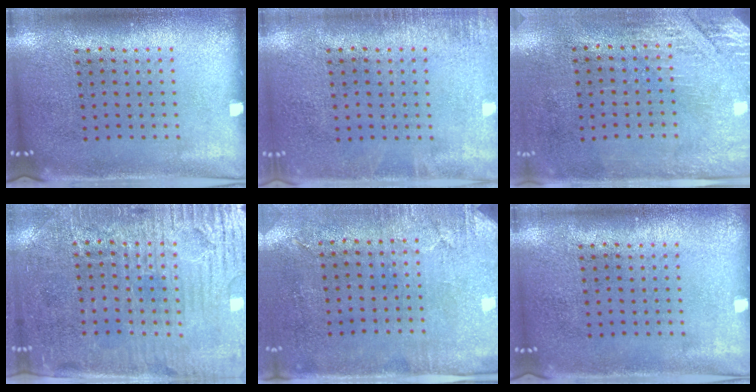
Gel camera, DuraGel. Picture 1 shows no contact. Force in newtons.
{"total": 1.2, "press": 1.1, "slide": 0.2}
{"total": 2.9, "press": 2.5, "slide": 1.5}
{"total": 3.9, "press": 3.5, "slide": 1.7}
{"total": 2.8, "press": 2.3, "slide": 1.7}
{"total": 0.0}